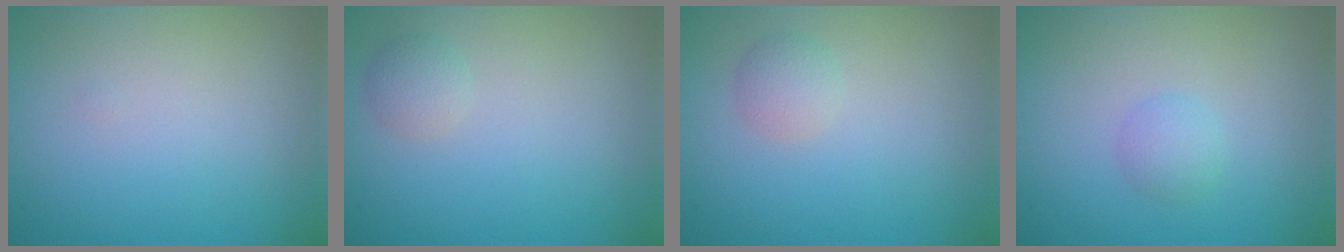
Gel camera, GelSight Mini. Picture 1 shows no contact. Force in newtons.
{"total": 1.3, "press": 1.3, "slide": 0.0}
{"total": 1.4, "press": 1.4, "slide": 0.1}
{"total": 1.5, "press": 1.5, "slide": 0.0}